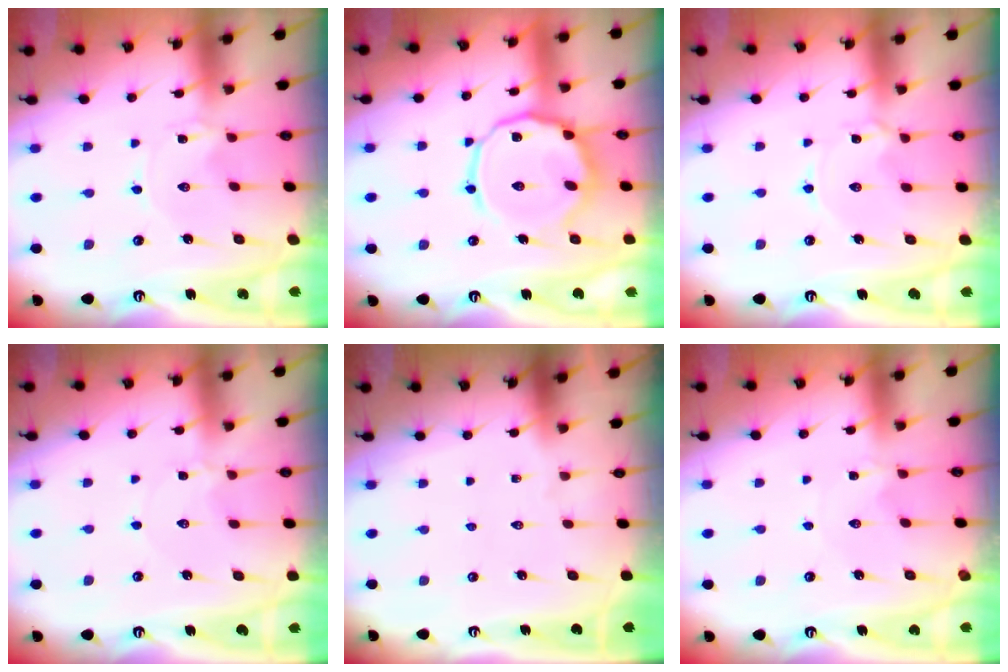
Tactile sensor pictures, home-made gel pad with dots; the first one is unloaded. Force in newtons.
{"total": 12.9, "press": 12.9, "slide": 1.1}
{"total": 2.8, "press": 2.8, "slide": 0.2}
{"total": 1.7, "press": 1.7, "slide": 0.3}
{"total": 0.0}
{"total": 0.0}